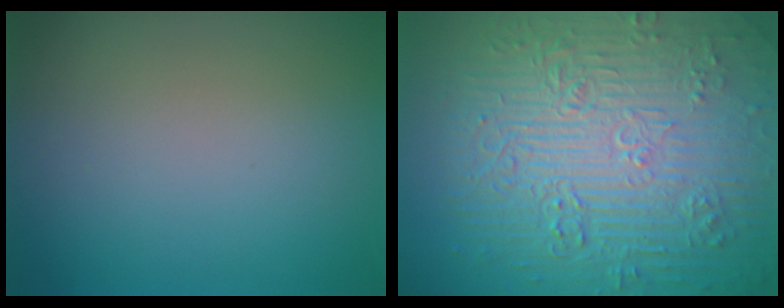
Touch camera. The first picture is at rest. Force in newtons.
{"total": 12.0, "press": 7.9, "slide": 9.0}